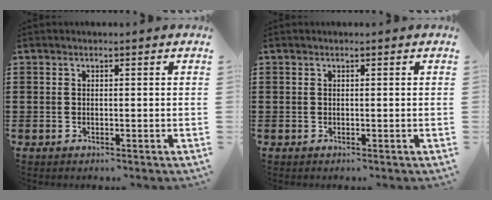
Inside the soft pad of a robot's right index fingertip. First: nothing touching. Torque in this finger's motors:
{"motor_torque": [0.00, 0.00, 0.00, -0.01]}